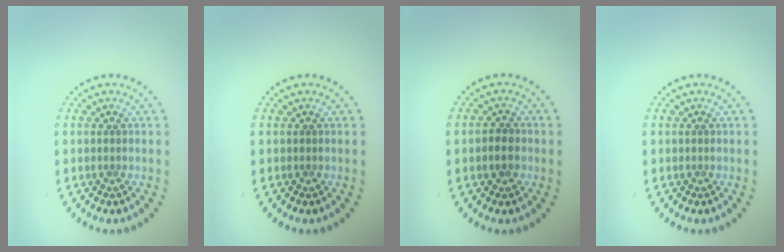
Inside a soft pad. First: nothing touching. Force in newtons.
{"total": 0.0}
{"total": 2.0, "press": 2.0, "slide": 0.5}
{"total": 0.0}